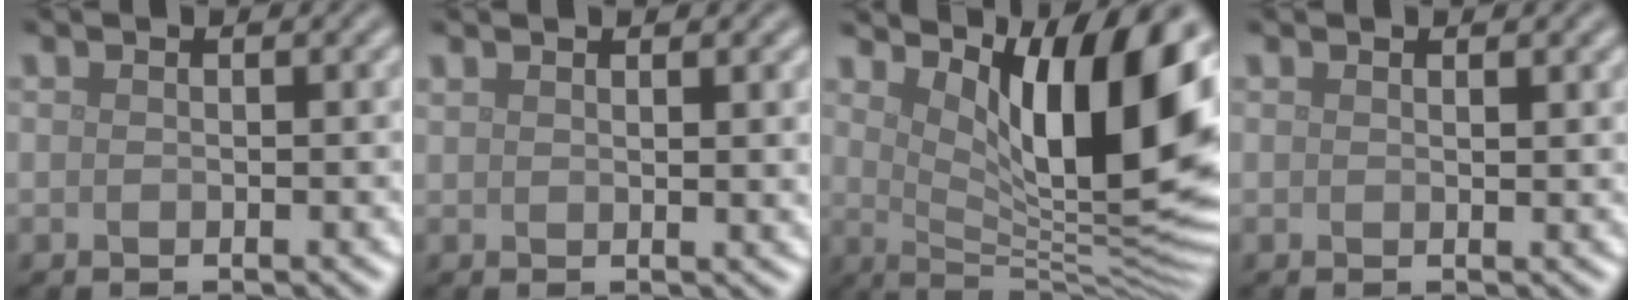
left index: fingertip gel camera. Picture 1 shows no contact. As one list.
[{"total": 2.0, "force": [1.2, 0.6, 1.4], "torque": [-0.012, 0.003, 0.019]}, {"total": 14.1, "force": [5.4, 4.3, 12.3], "torque": [-0.152, -0.007, 0.088]}, {"total": 0.5, "force": [0.4, 0.1, 0.3], "torque": [-0.002, -0.002, 0.007]}]